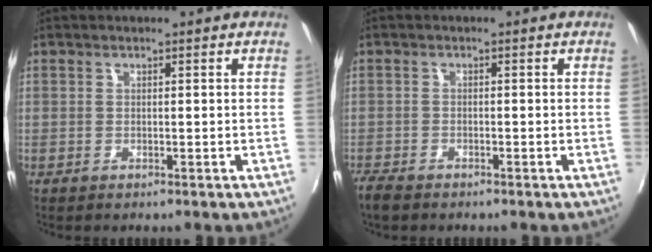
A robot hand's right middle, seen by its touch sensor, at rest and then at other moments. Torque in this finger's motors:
{"motor_torque": [0.59, -0.61, 0.27, 0.05]}